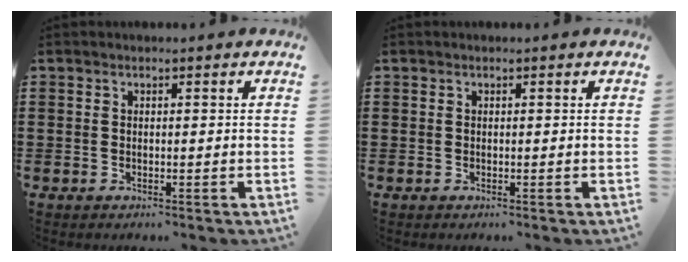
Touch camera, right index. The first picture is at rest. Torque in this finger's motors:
{"motor_torque": [0.00, 0.00, 0.00, 0.00]}